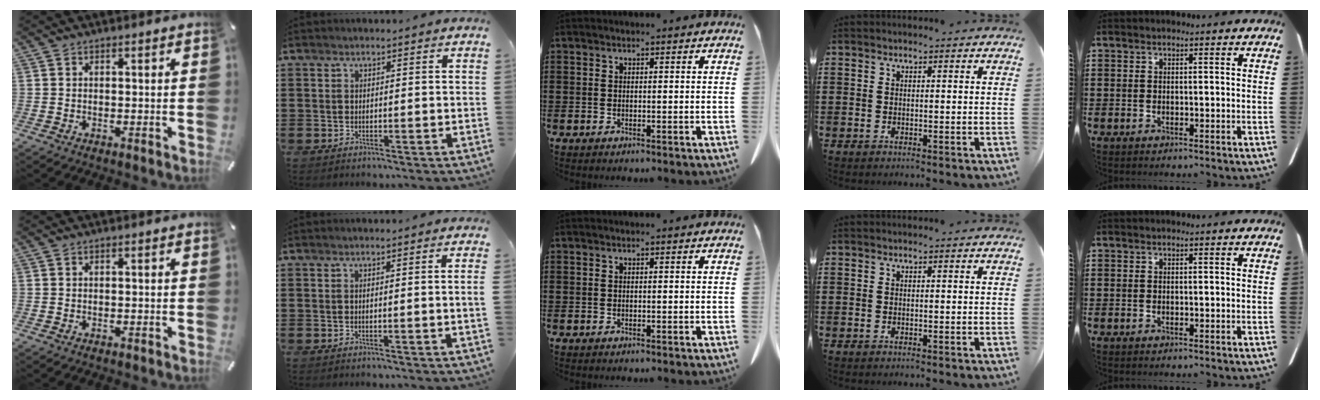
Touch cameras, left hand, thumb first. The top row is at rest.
{"thumb": {"total": 0.6, "force": [-0.5, 0.2, 0.2], "torque": [-0.005, 0.000, -0.011]}, "index": {"total": 1.1, "force": [0.0, -0.5, 1.0], "torque": [-0.016, -0.006, -0.003]}}